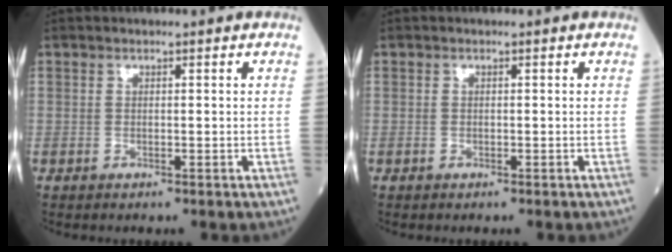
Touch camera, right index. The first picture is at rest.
{"total": 0.0}